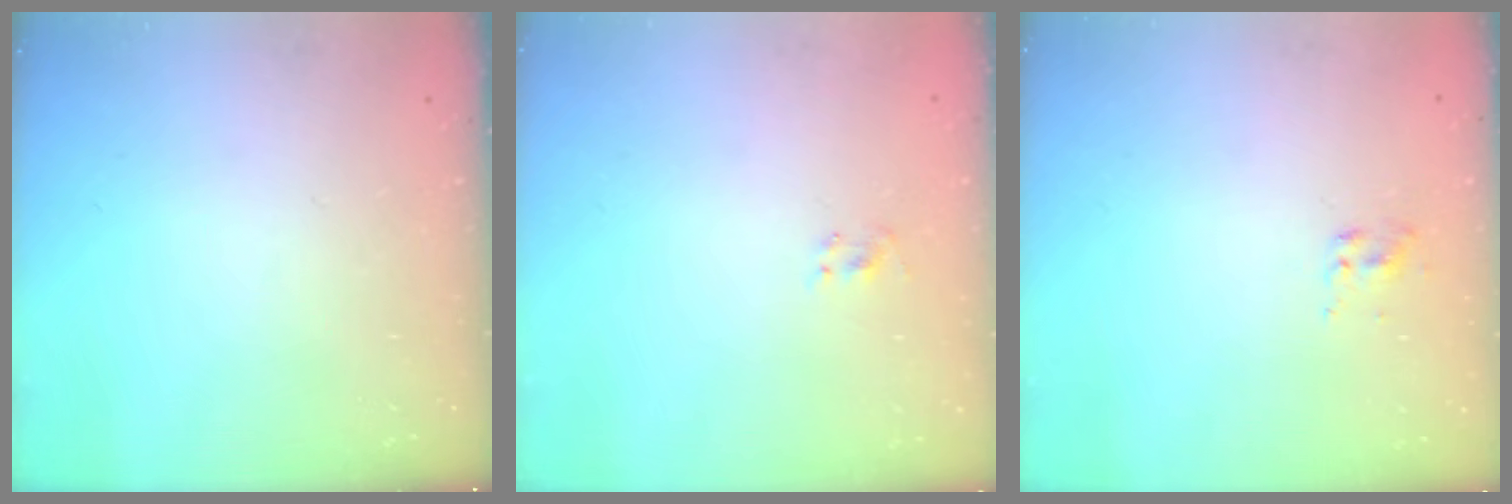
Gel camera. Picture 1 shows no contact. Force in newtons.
{"total": 1.6, "press": 1.4, "slide": 0.9}
{"total": 2.0, "press": 1.9, "slide": 0.8}